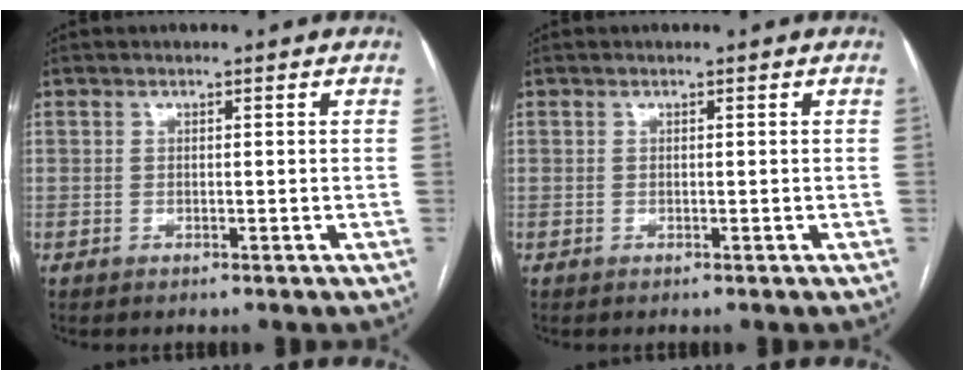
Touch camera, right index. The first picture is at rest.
{"total": 0.0}